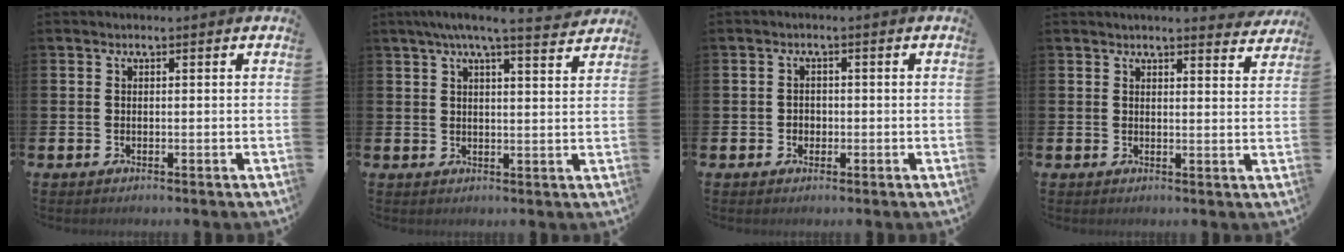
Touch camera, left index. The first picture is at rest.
{"total": 5.8, "force": [5.1, 0.0, 2.7], "torque": [-0.057, -0.020, 0.088]}
{"total": 1.5, "force": [-0.3, 1.4, 0.6], "torque": [-0.003, 0.005, -0.010]}
{"total": 3.3, "force": [3.3, -0.1, 0.3], "torque": [-0.002, -0.018, 0.057]}